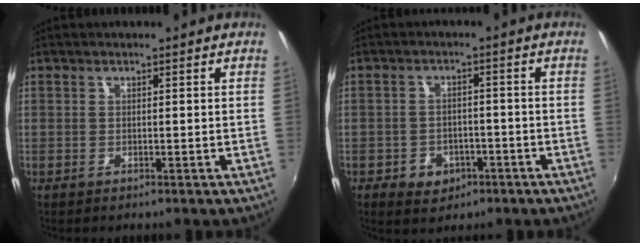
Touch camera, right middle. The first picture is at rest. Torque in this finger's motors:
{"motor_torque": [-0.21, -0.12, 0.00, 0.00]}